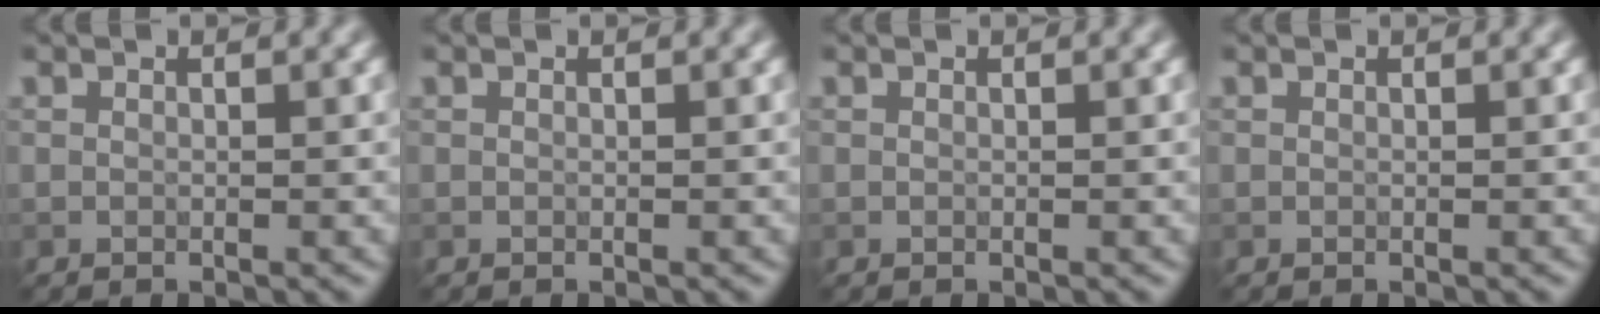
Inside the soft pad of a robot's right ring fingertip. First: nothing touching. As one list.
[{"total": 0.0}, {"total": 0.0}, {"total": 0.0}]